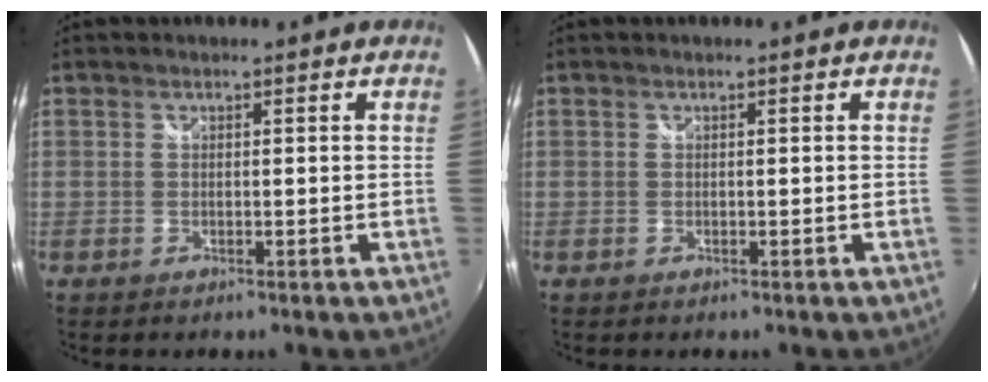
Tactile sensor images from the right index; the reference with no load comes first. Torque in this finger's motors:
{"motor_torque": [0.00, 0.00, 0.00, 0.00]}